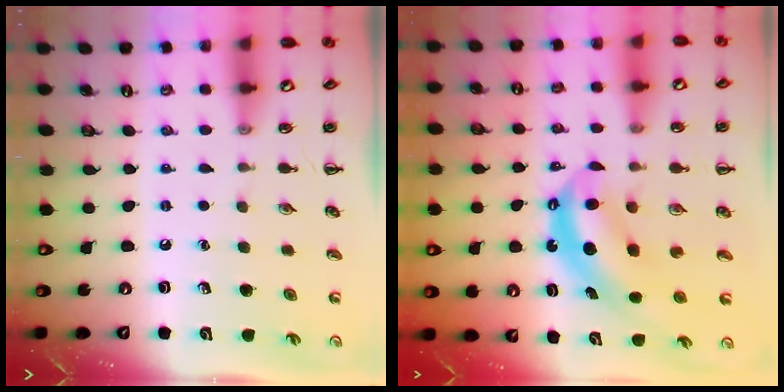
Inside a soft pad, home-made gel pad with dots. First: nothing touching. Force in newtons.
{"total": 6.4, "press": 6.3, "slide": 1.0}